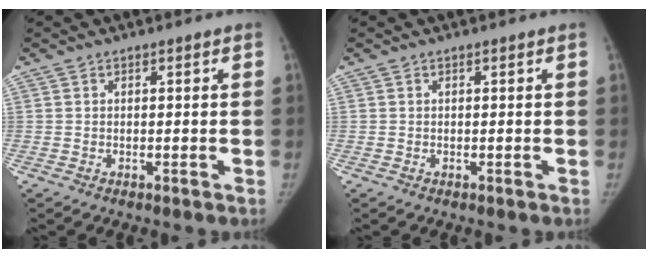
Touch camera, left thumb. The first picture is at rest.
{"total": 0.0}